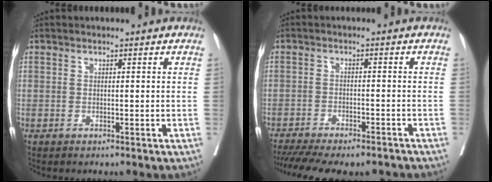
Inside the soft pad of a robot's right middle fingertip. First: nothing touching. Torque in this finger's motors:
{"motor_torque": [0.66, -0.75, 0.28, 0.07]}